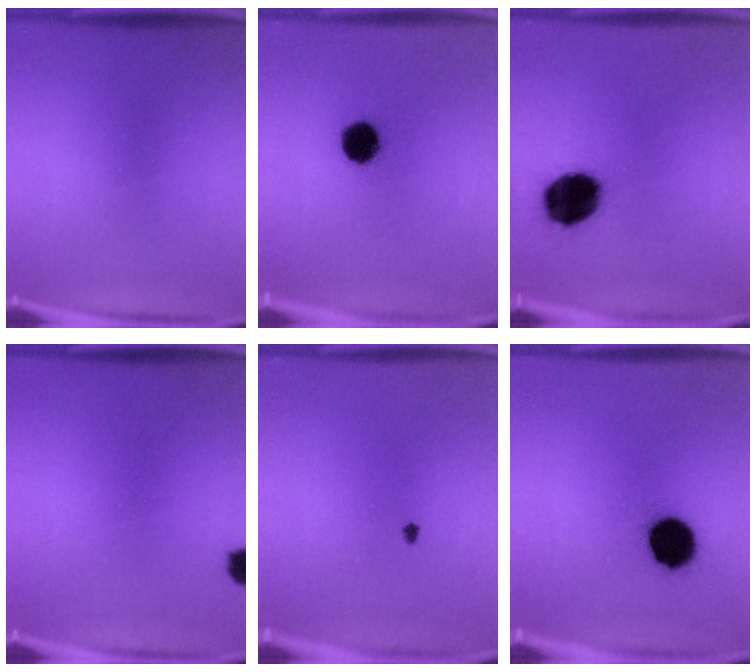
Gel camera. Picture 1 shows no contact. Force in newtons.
{"total": 7.6}
{"total": 15.8}
{"total": 2.7}
{"total": 0.7}
{"total": 13.0}